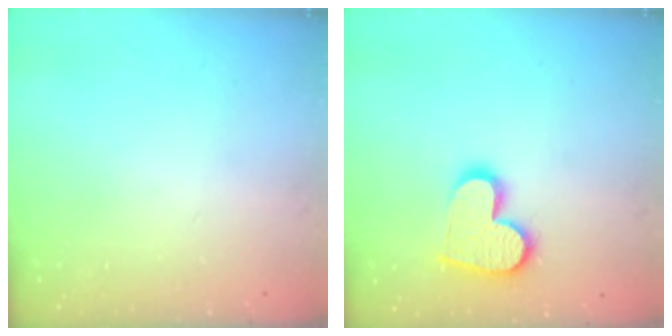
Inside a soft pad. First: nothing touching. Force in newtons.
{"total": 15.2, "press": 15.1, "slide": 1.2}